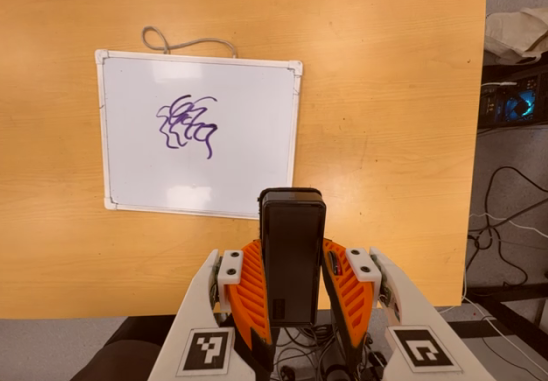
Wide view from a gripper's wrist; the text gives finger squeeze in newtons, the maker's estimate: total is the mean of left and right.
{"total": 4.5, "left": 2.9, "right": 6.0}